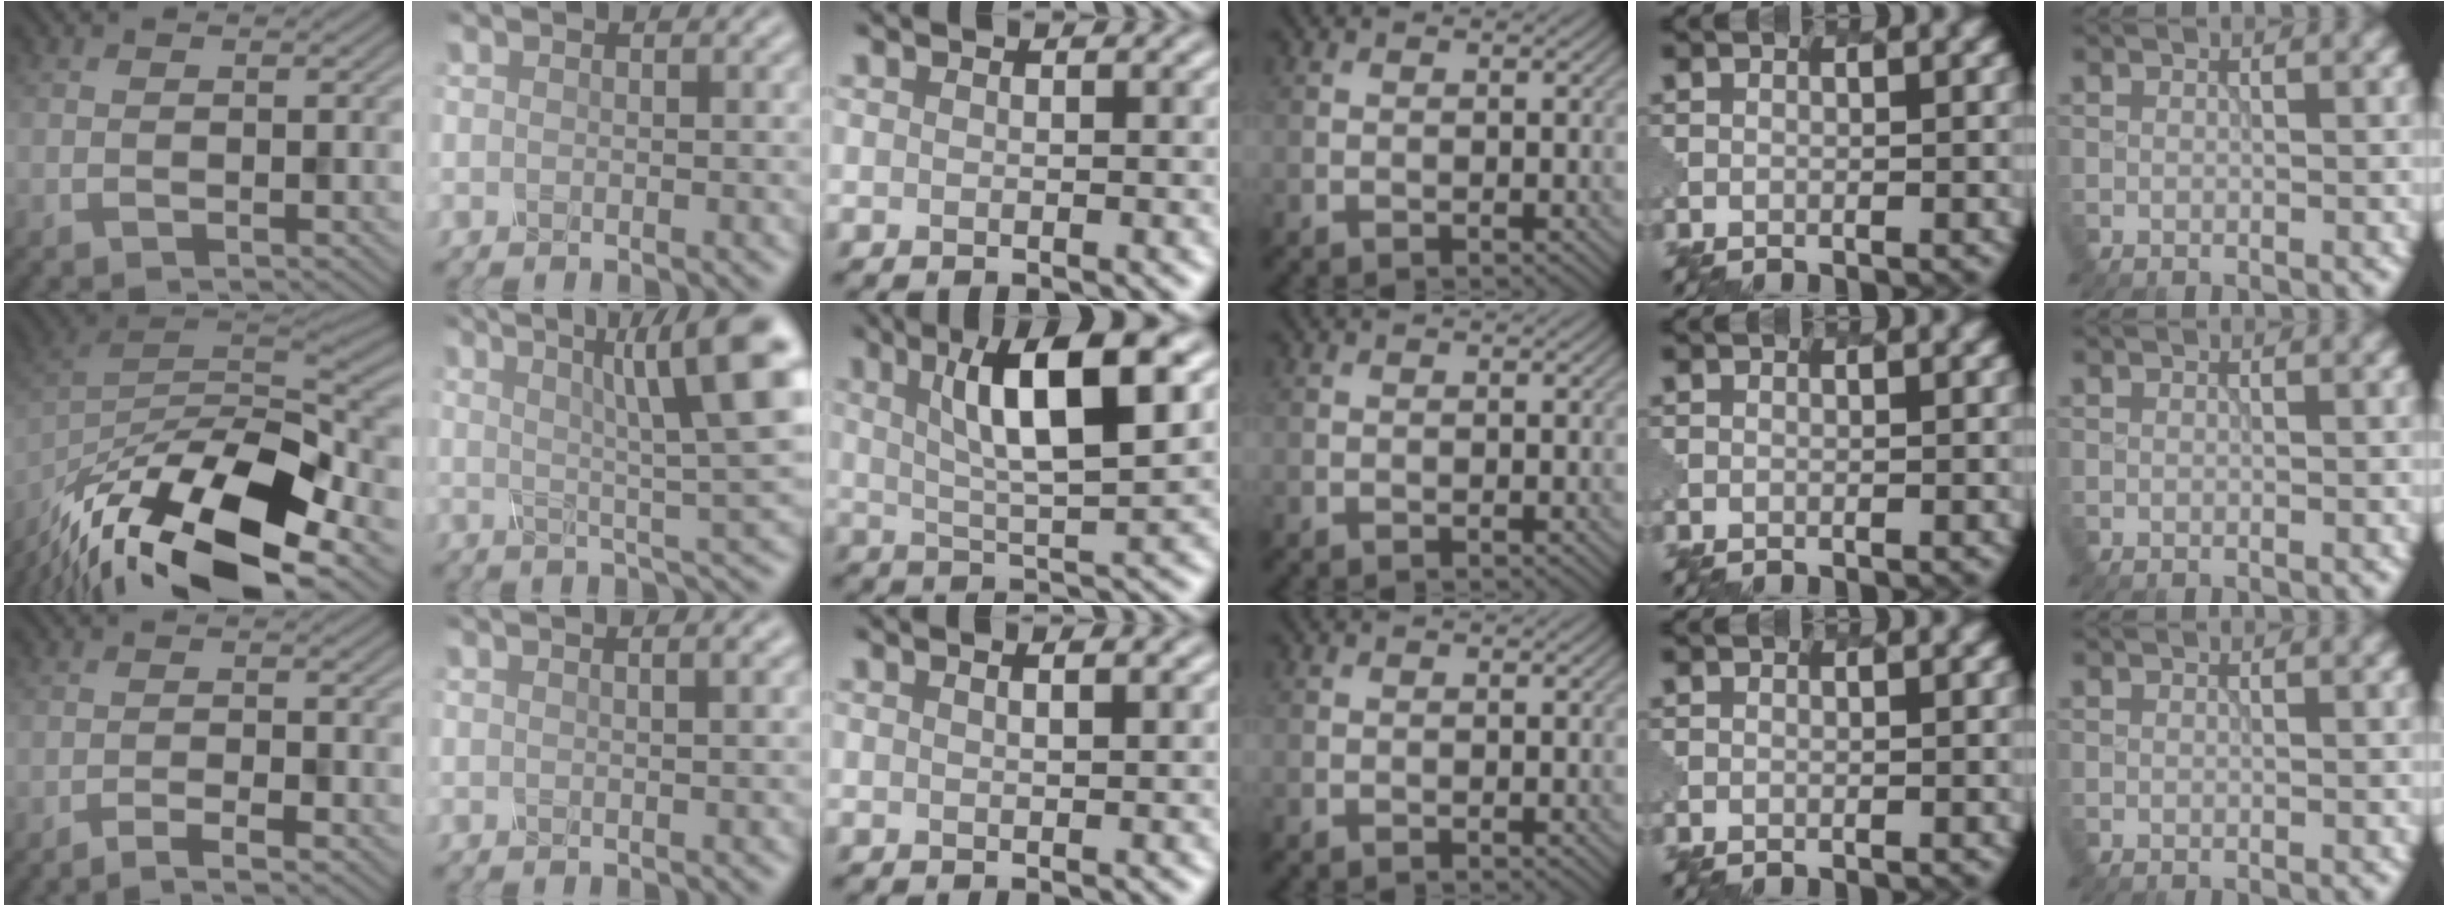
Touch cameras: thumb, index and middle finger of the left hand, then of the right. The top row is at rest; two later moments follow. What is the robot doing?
{"motion": "twist", "object": "rubiks cube"}